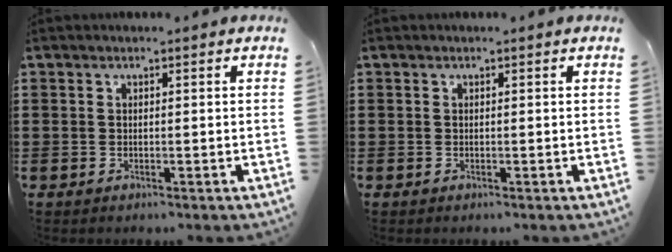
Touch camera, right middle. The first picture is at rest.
{"total": 0.0}